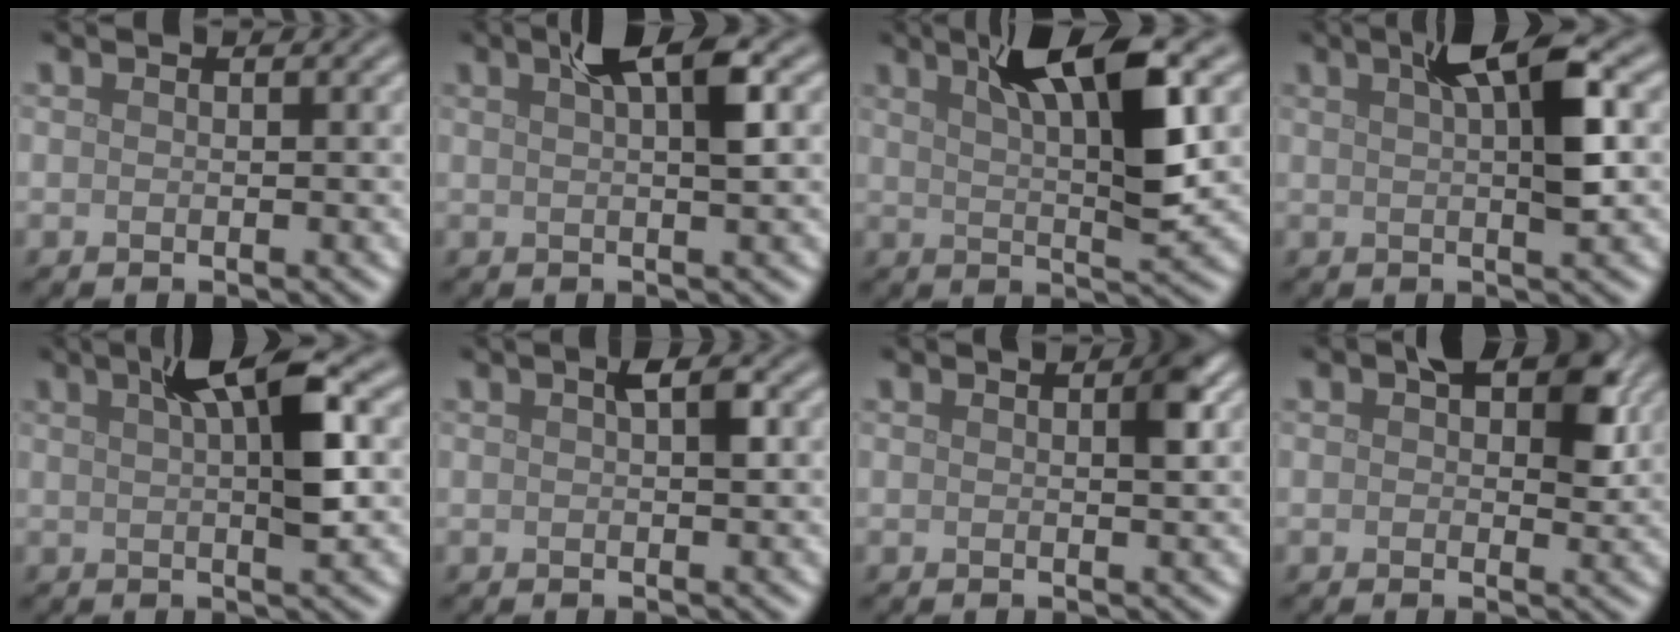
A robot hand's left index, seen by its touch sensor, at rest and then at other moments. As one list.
[{"total": 4.1, "force": [1.8, 0.8, 3.7], "torque": [-0.058, 0.010, 0.027]}, {"total": 8.1, "force": [3.4, 1.9, 7.2], "torque": [-0.113, 0.008, 0.054]}, {"total": 5.6, "force": [1.8, 1.1, 5.2], "torque": [-0.083, 0.011, 0.026]}, {"total": 6.1, "force": [1.8, 1.2, 5.7], "torque": [-0.091, 0.013, 0.027]}, {"total": 1.9, "force": [0.5, 0.5, 1.7], "torque": [-0.028, 0.005, 0.008]}, {"total": 1.9, "force": [0.6, 0.5, 1.8], "torque": [-0.022, 0.001, 0.008]}, {"total": 4.8, "force": [1.5, 2.7, 3.7], "torque": [-0.038, 0.001, 0.016]}]